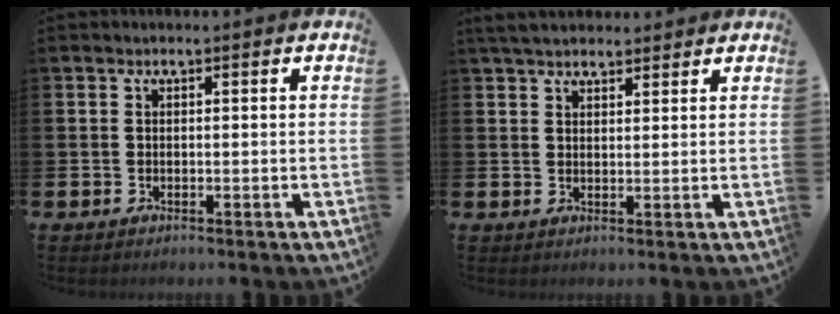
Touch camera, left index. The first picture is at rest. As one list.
[{"total": 4.1, "force": [3.7, 1.3, 1.1], "torque": [-0.030, -0.008, 0.070]}]